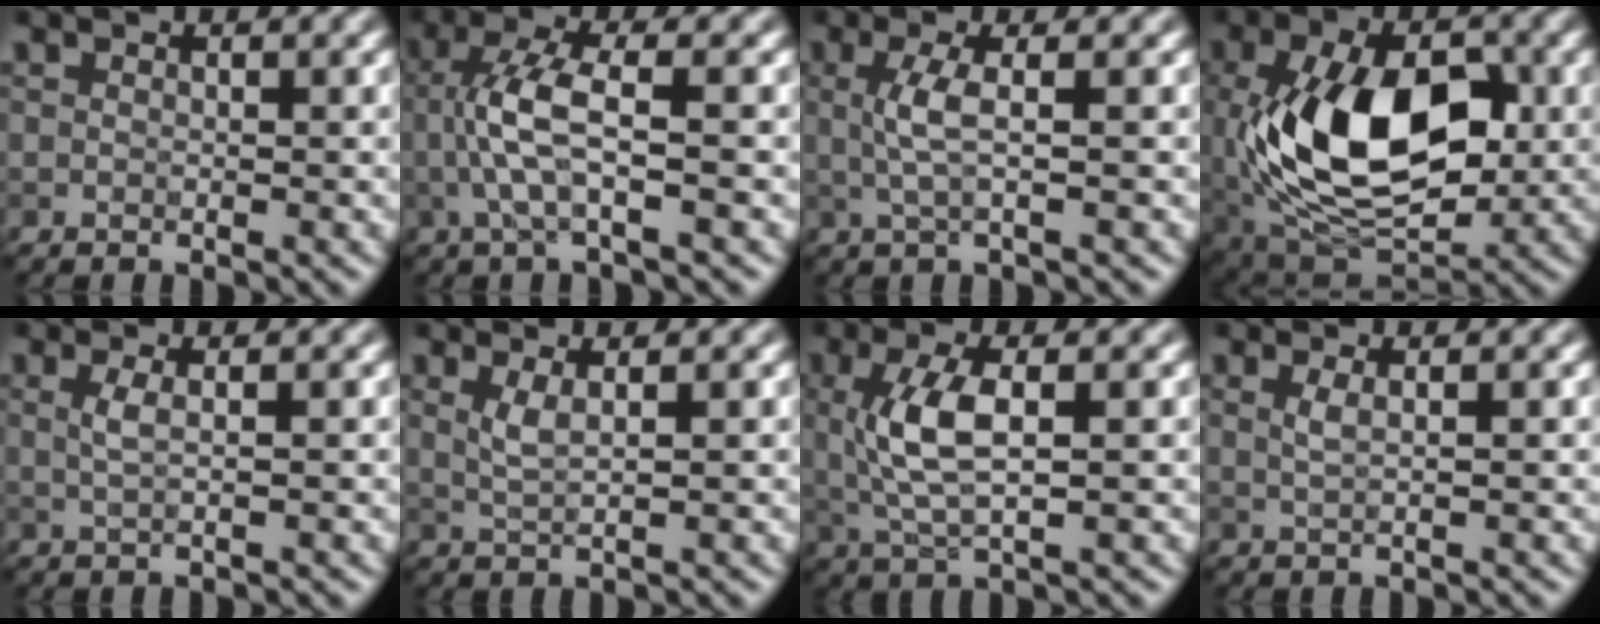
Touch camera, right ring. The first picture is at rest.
{"total": 4.5, "force": [-0.6, 0.8, 4.3], "torque": [-0.090, 0.013, -0.018]}
{"total": 2.7, "force": [0.2, 0.6, 2.6], "torque": [-0.056, 0.003, 0.002]}
{"total": 11.8, "force": [-0.4, 6.4, 9.9], "torque": [-0.179, 0.001, -0.008]}
{"total": 1.6, "force": [0.3, 0.5, 1.5], "torque": [-0.026, 0.001, 0.002]}
{"total": 1.9, "force": [0.7, 0.5, 1.7], "torque": [-0.032, -0.002, 0.014]}
{"total": 4.8, "force": [0.5, 1.6, 4.5], "torque": [-0.100, 0.003, 0.010]}
{"total": 1.4, "force": [0.5, 0.5, 1.2], "torque": [-0.018, 0.001, 0.006]}